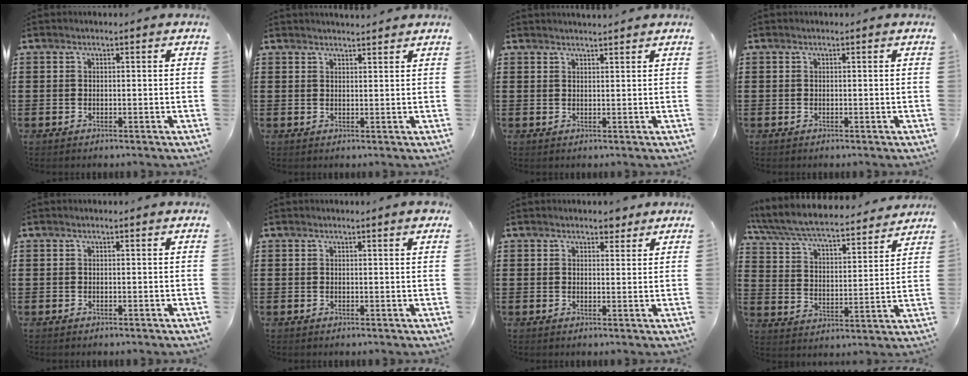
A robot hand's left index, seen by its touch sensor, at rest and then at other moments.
{"total": 1.6, "force": [1.6, 0.0, 0.1], "torque": [-0.006, 0.002, 0.032]}
{"total": 1.4, "force": [1.4, -0.1, 0.1], "torque": [-0.004, 0.001, 0.028]}
{"total": 0.0}
{"total": 0.0}
{"total": 1.1, "force": [0.7, -0.1, 0.8], "torque": [-0.008, -0.004, 0.012]}
{"total": 2.7, "force": [2.3, 1.3, 0.7], "torque": [-0.011, 0.003, 0.042]}
{"total": 6.5, "force": [6.1, 0.5, 2.1], "torque": [-0.068, -0.044, 0.103]}